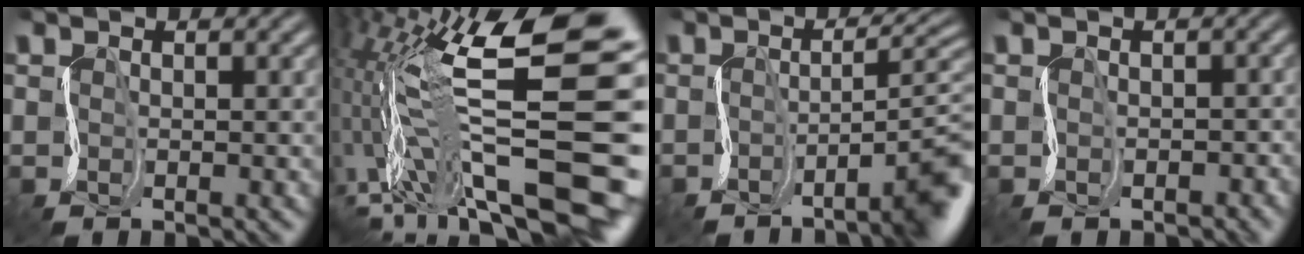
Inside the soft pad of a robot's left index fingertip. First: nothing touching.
{"total": 14.2, "force": [1.0, 5.7, 12.9], "torque": [-0.255, -0.003, 0.031]}
{"total": 6.4, "force": [-2.3, 1.4, 5.8], "torque": [-0.050, 0.005, -0.040]}
{"total": 1.4, "force": [-0.8, 1.0, 0.5], "torque": [0.003, -0.002, -0.009]}